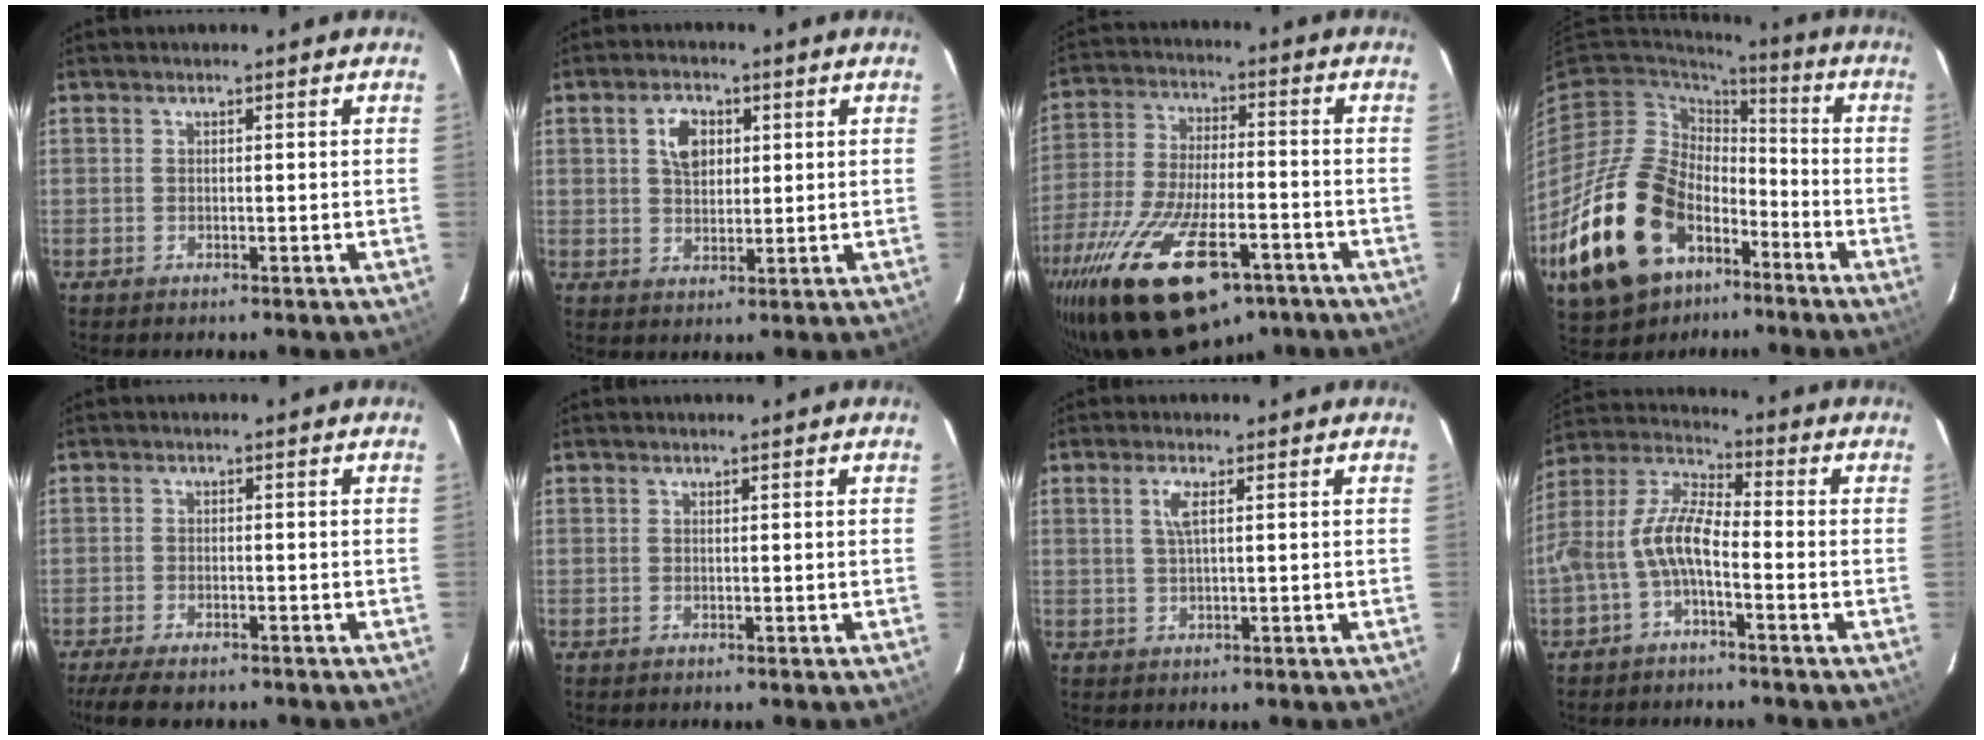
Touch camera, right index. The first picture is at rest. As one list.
[{"total": 5.6, "force": [1.8, 3.7, 3.7], "torque": [-0.060, 0.015, 0.036]}, {"total": 25.6, "force": [-15.7, 10.5, 17.4], "torque": [-0.351, -0.052, -0.255]}, {"total": 25.5, "force": [-12.1, 16.2, 15.5], "torque": [-0.321, -0.002, -0.192]}, {"total": 7.8, "force": [-6.4, 2.2, 4.0], "torque": [-0.102, -0.027, -0.110]}, {"total": 0.0}, {"total": 2.5, "force": [0.8, 0.2, 2.3], "torque": [-0.048, 0.001, 0.015]}, {"total": 8.9, "force": [-3.2, 3.3, 7.6], "torque": [-0.171, 0.016, -0.065]}]